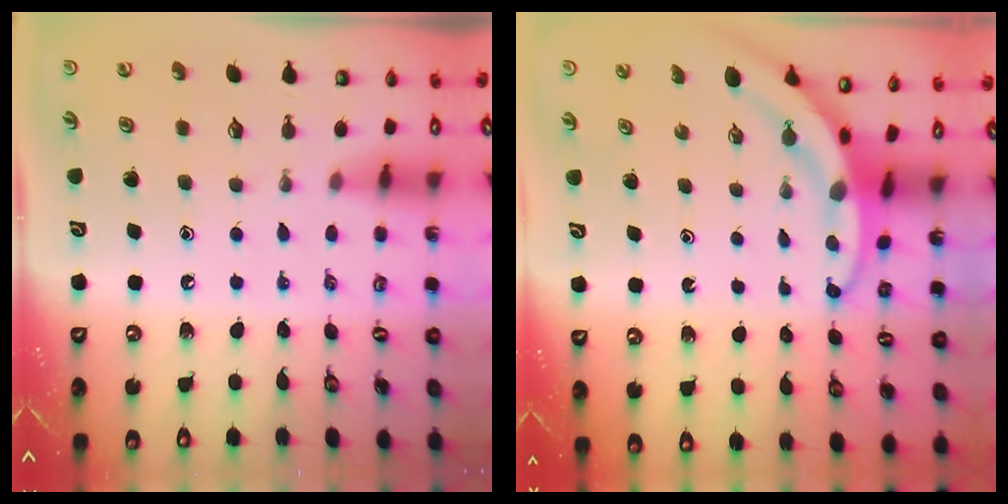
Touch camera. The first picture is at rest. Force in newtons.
{"total": 3.1, "press": 3.1, "slide": 0.3}